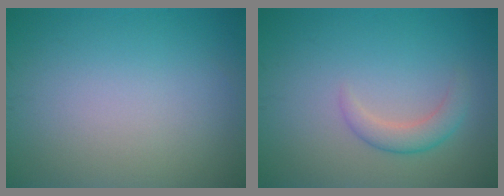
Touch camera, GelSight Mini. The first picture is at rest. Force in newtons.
{"total": 2.3, "press": 2.2, "slide": 0.2}